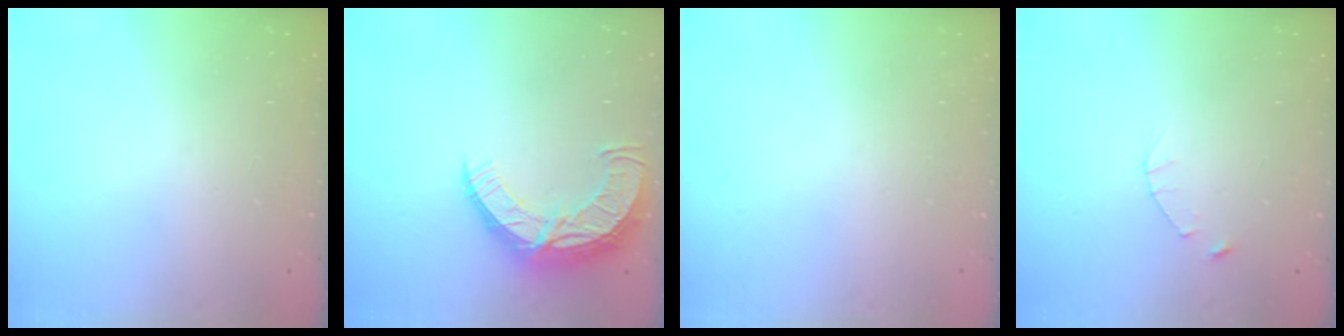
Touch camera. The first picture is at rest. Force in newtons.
{"total": 12.4, "press": 12.4, "slide": 1.0}
{"total": 0.0}
{"total": 2.5, "press": 2.4, "slide": 0.3}